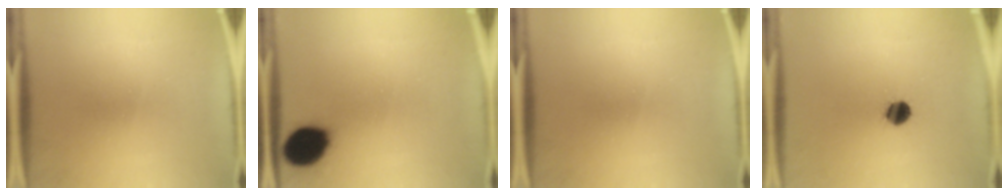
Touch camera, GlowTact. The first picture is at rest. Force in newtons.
{"total": 13.0}
{"total": 0.0}
{"total": 5.3}